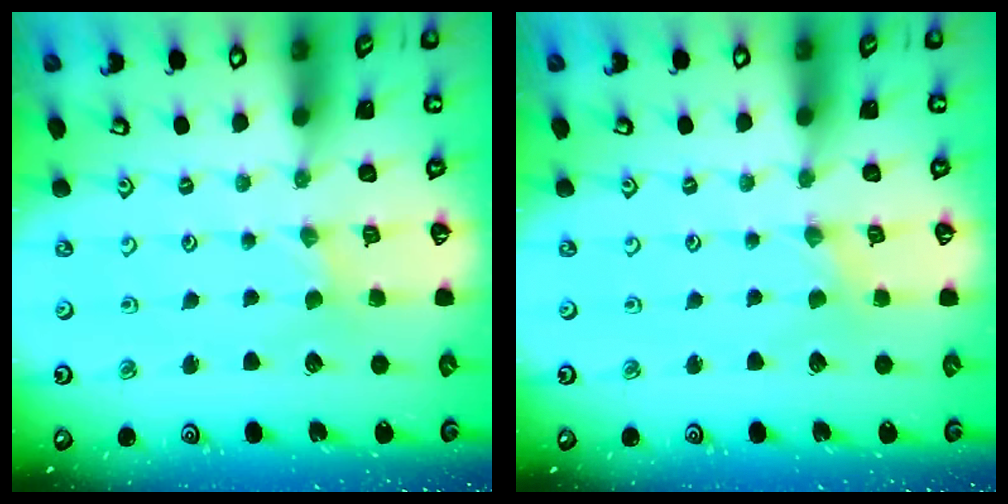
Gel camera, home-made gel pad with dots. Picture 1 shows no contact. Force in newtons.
{"total": 0.7, "press": 0.7, "slide": 0.2}